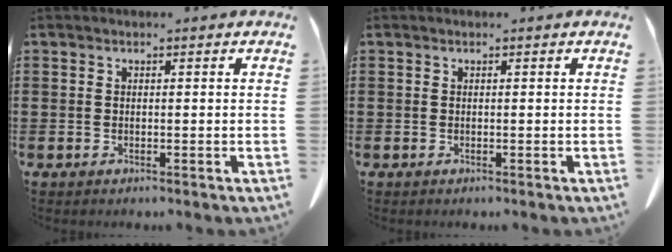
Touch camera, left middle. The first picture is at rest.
{"total": 0.0}